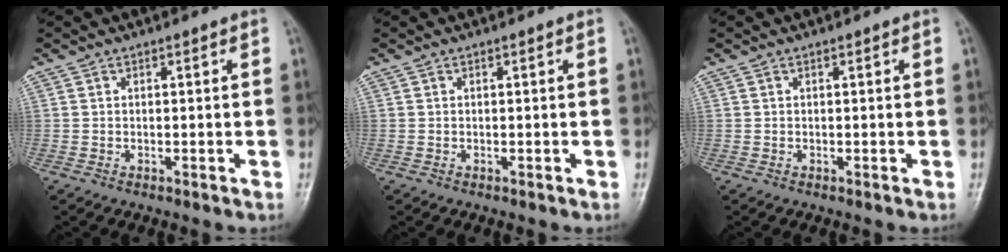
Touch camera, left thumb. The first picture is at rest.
{"total": 0.0}
{"total": 0.0}